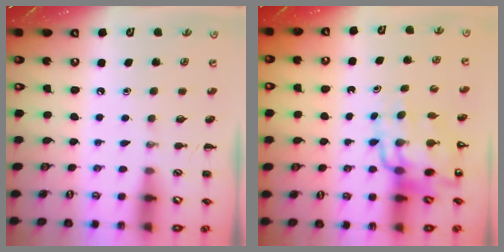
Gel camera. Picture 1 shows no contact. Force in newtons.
{"total": 14.5, "press": 13.9, "slide": 4.1}